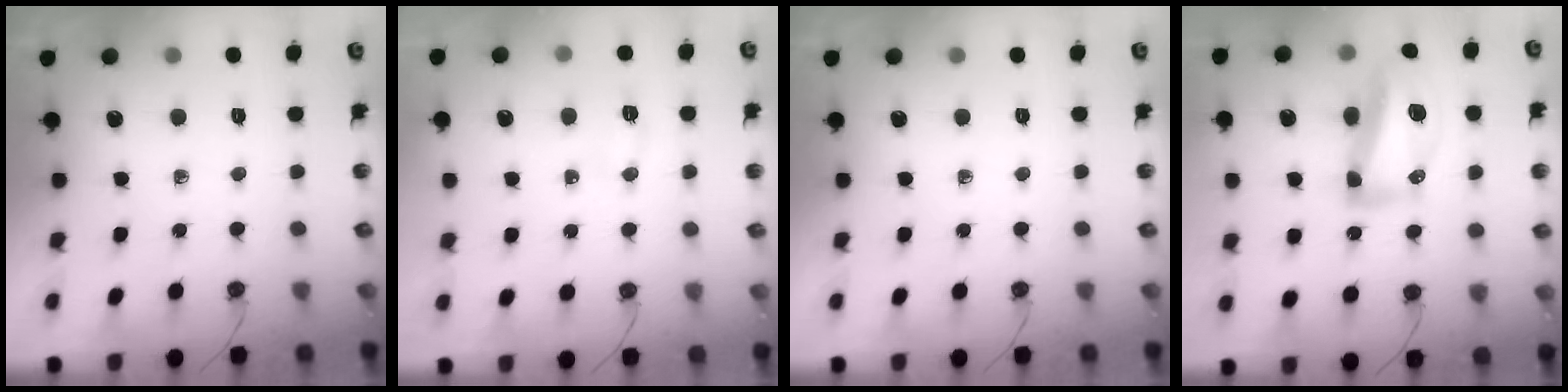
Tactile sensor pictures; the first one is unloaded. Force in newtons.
{"total": 5.2, "press": 5.1, "slide": 0.6}
{"total": 0.0}
{"total": 15.4, "press": 15.3, "slide": 1.5}